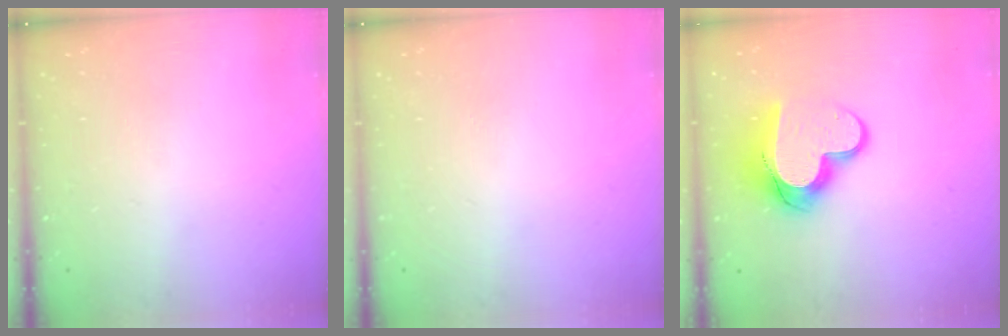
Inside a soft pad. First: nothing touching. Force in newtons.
{"total": 0.0}
{"total": 14.5, "press": 14.5, "slide": 1.2}